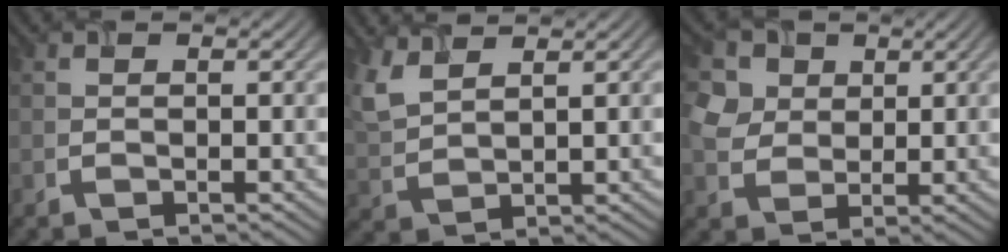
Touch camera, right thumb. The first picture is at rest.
{"total": 4.5, "force": [3.3, 1.4, 2.7], "torque": [-0.083, 0.006, 0.079]}
{"total": 4.1, "force": [1.6, 3.6, 1.3], "torque": [-0.048, 0.002, 0.031]}